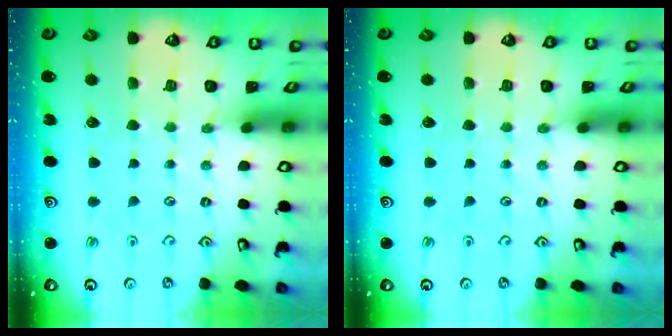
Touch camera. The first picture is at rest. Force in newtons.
{"total": 0.0}